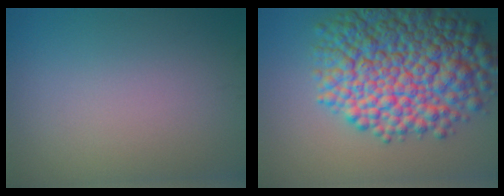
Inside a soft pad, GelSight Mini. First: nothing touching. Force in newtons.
{"total": 12.7, "press": 12.7, "slide": 0.3}